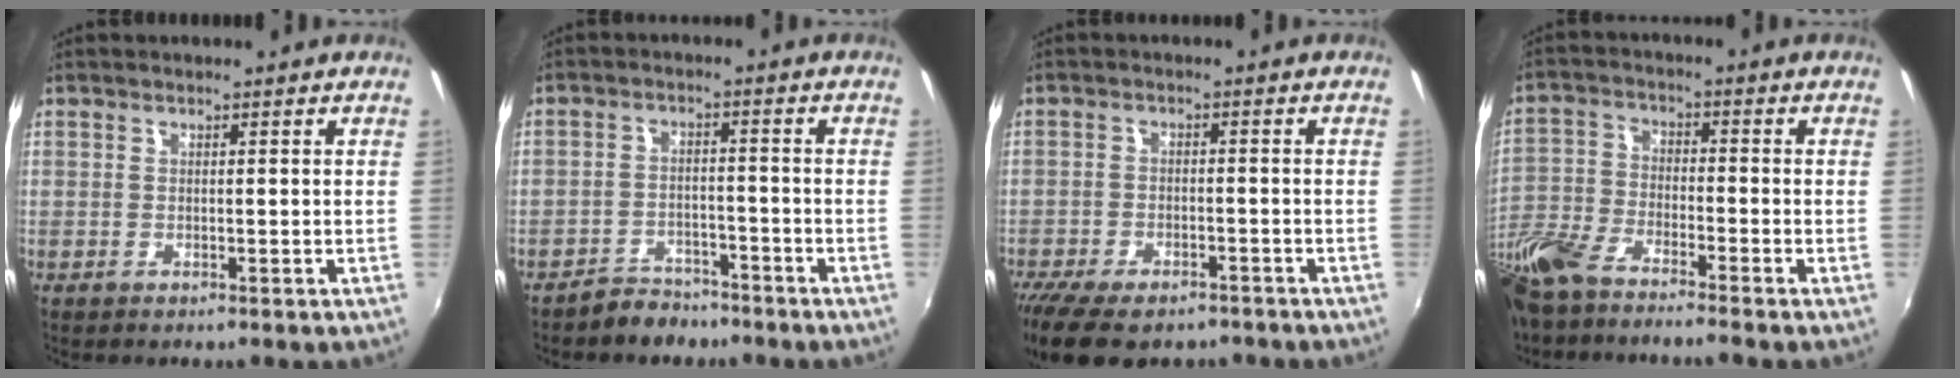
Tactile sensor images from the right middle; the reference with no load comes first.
{"total": 5.1, "force": [-4.5, 2.4, 0.7], "torque": [-0.028, 0.014, -0.068]}
{"total": 13.4, "force": [-10.2, 5.3, 6.8], "torque": [-0.156, -0.036, -0.165]}
{"total": 12.0, "force": [-9.6, 3.1, 6.6], "torque": [-0.161, -0.018, -0.194]}